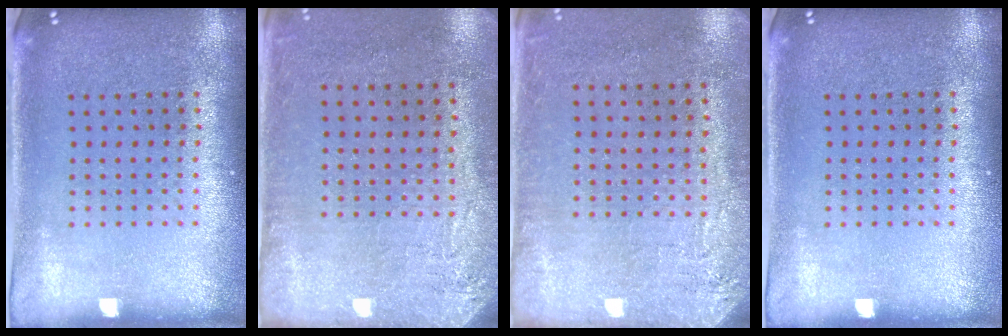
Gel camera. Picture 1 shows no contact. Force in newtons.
{"total": 2.9, "press": 2.4, "slide": 1.6}
{"total": 2.7, "press": 2.3, "slide": 1.4}
{"total": 0.0}